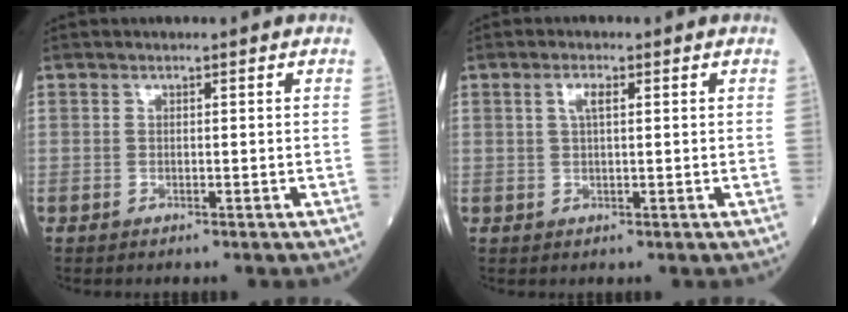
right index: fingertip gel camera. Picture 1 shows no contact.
{"total": 2.2, "force": [0.8, 0.5, 2.0], "torque": [-0.044, 0.005, 0.014]}